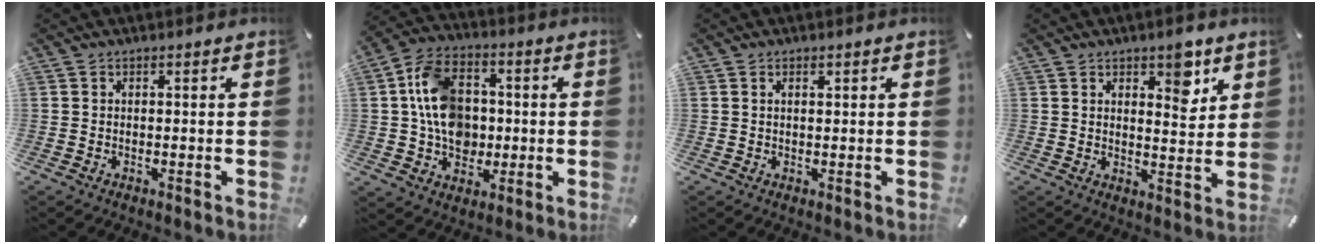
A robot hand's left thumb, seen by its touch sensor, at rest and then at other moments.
{"total": 13.2, "force": [0.1, 10.6, 7.9], "torque": [-0.162, 0.024, 0.007]}
{"total": 0.9, "force": [0.4, 0.4, 0.7], "torque": [-0.014, 0.001, 0.007]}
{"total": 6.9, "force": [4.5, 3.5, 3.9], "torque": [-0.035, -0.029, 0.070]}